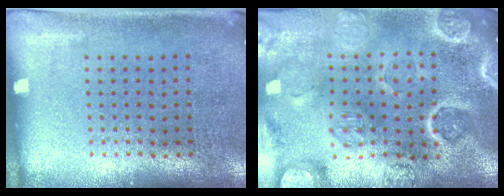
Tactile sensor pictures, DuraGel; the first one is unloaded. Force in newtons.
{"total": 4.6, "press": 4.1, "slide": 2.0}